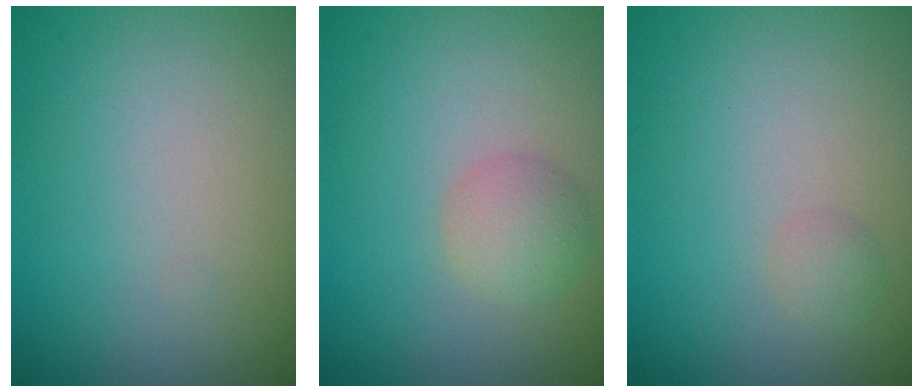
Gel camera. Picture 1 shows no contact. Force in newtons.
{"total": 2.2, "press": 2.2, "slide": 0.0}
{"total": 0.9, "press": 0.9, "slide": 0.0}